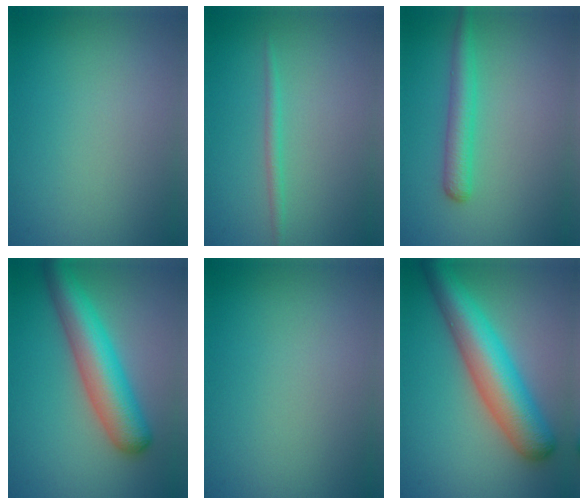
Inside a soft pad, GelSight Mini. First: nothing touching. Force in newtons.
{"total": 1.2, "press": 1.2, "slide": 0.1}
{"total": 2.9, "press": 2.9, "slide": 0.1}
{"total": 7.1, "press": 7.1, "slide": 0.2}
{"total": 0.0}
{"total": 8.4, "press": 8.4, "slide": 0.3}